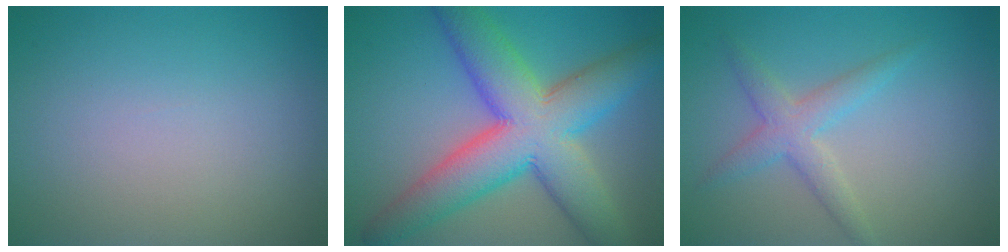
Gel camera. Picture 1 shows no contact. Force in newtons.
{"total": 11.2, "press": 11.2, "slide": 0.2}
{"total": 2.8, "press": 2.8, "slide": 0.0}